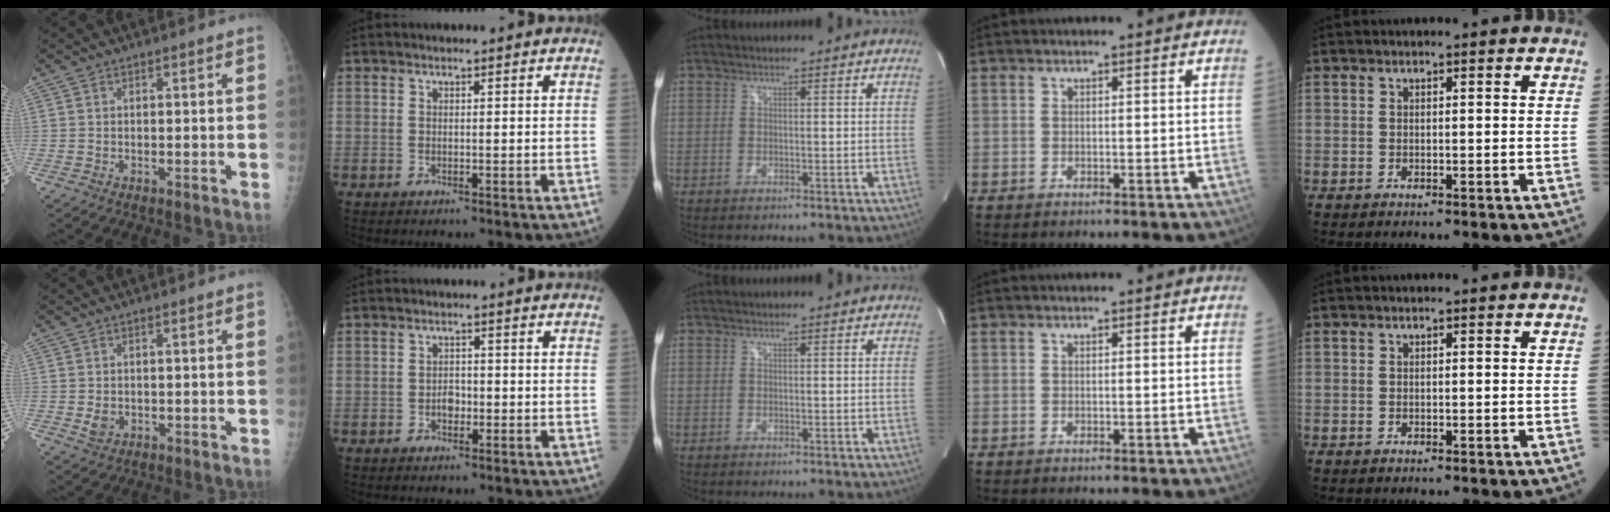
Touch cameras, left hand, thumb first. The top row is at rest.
{"thumb": {"total": 1.9, "force": [-0.2, 1.3, 1.3], "torque": [-0.021, -0.002, 0.001]}, "index": {"total": 1.8, "force": [-0.7, 1.2, 1.2], "torque": [-0.015, 0.005, -0.012]}}